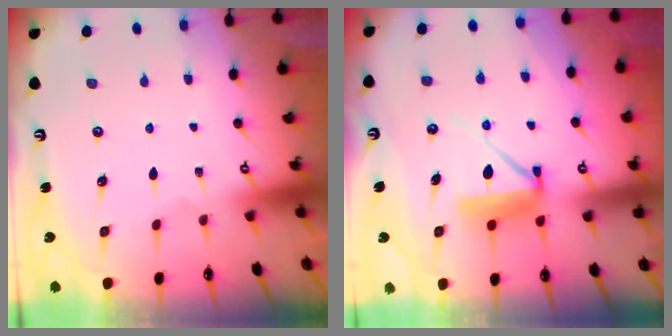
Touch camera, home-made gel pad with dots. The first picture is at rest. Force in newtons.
{"total": 9.5, "press": 9.4, "slide": 0.5}